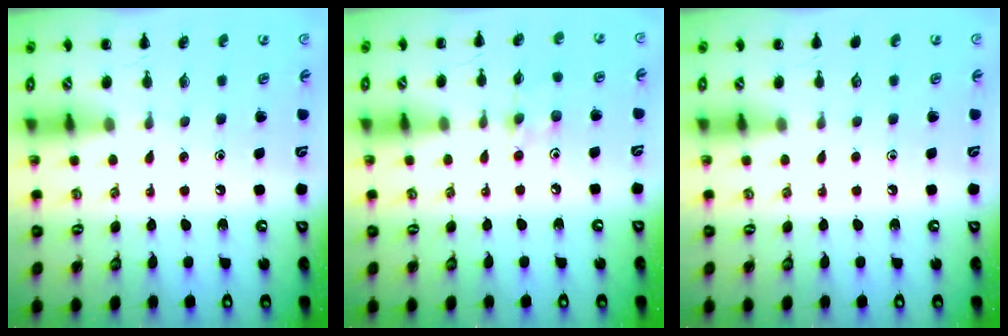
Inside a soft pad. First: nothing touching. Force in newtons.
{"total": 5.1, "press": 5.0, "slide": 1.0}
{"total": 0.0}